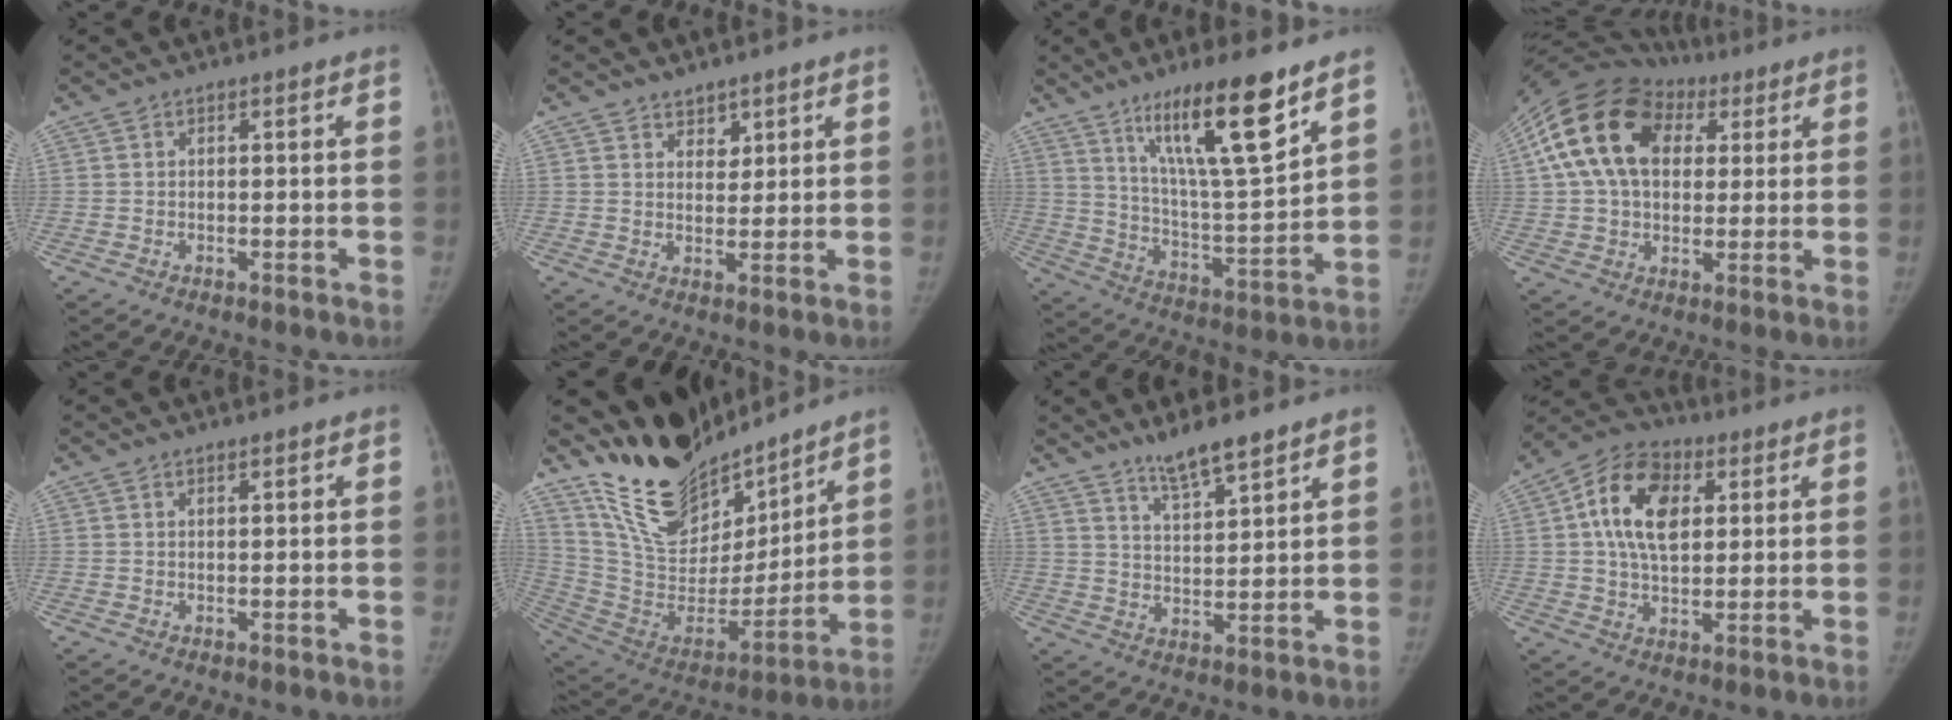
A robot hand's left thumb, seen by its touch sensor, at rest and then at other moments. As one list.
[{"total": 3.2, "force": [2.4, 1.9, 0.8], "torque": [0.011, -0.017, 0.040]}, {"total": 17.9, "force": [11.2, 2.8, 13.6], "torque": [-0.212, -0.067, 0.200]}, {"total": 20.9, "force": [6.1, 14.4, 13.8], "torque": [-0.254, 0.034, 0.101]}, {"total": 0.6, "force": [0.5, 0.1, 0.3], "torque": [-0.005, -0.003, 0.008]}, {"total": 22.9, "force": [19.2, 9.0, 8.6], "torque": [-0.111, -0.113, 0.346]}, {"total": 7.4, "force": [6.0, 1.0, 4.2], "torque": [-0.069, -0.042, 0.112]}, {"total": 13.5, "force": [3.6, 8.5, 9.9], "torque": [-0.157, 0.002, 0.055]}]